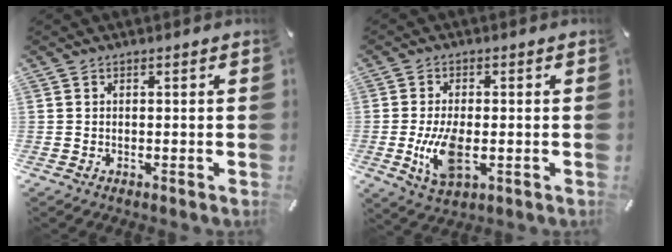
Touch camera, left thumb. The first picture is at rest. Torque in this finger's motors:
{"motor_torque": [0.18, 0.19, 0.44, 0.43, 0.08]}